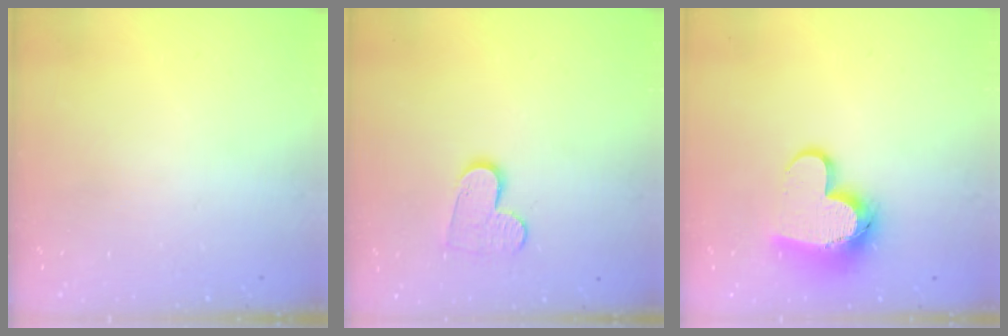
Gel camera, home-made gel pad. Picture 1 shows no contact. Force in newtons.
{"total": 8.9, "press": 8.9, "slide": 0.7}
{"total": 12.4, "press": 12.3, "slide": 1.2}